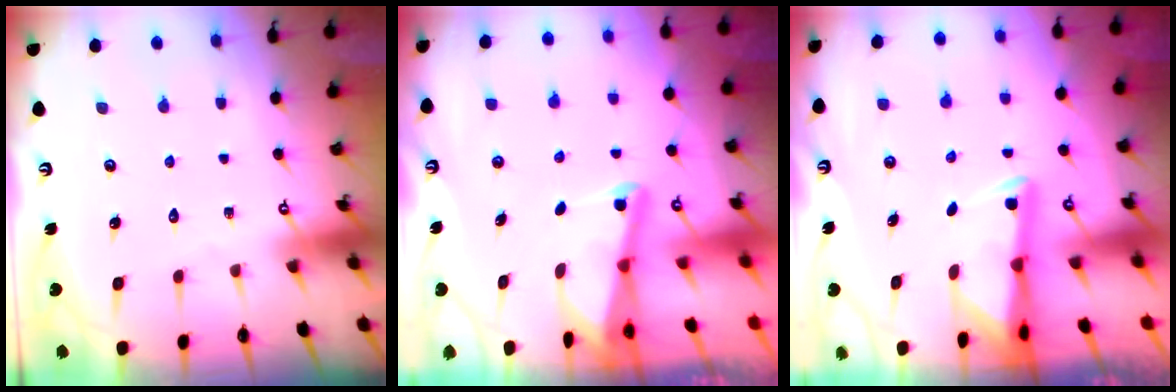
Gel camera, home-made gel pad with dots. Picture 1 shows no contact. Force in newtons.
{"total": 2.1, "press": 2.1, "slide": 0.3}
{"total": 2.7, "press": 2.6, "slide": 0.7}